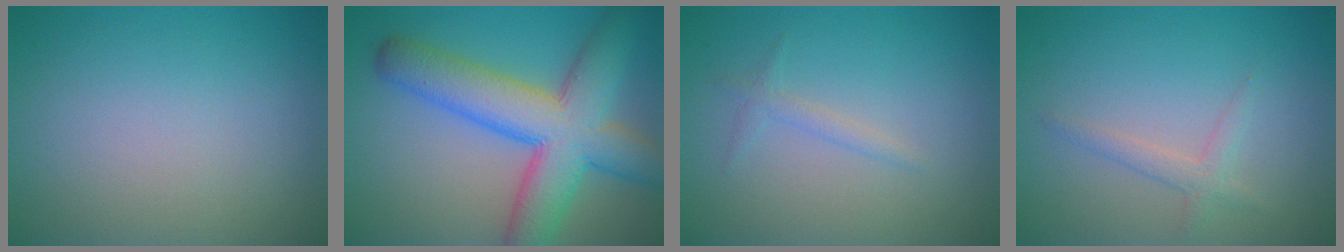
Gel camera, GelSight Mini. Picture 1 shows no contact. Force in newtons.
{"total": 9.9, "press": 9.9, "slide": 0.4}
{"total": 1.1, "press": 1.1, "slide": 0.1}
{"total": 1.6, "press": 1.6, "slide": 0.1}